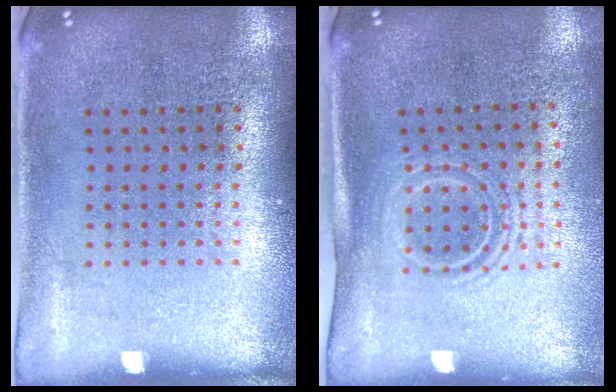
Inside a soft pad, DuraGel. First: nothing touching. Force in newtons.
{"total": 1.5, "press": 1.1, "slide": 1.0}